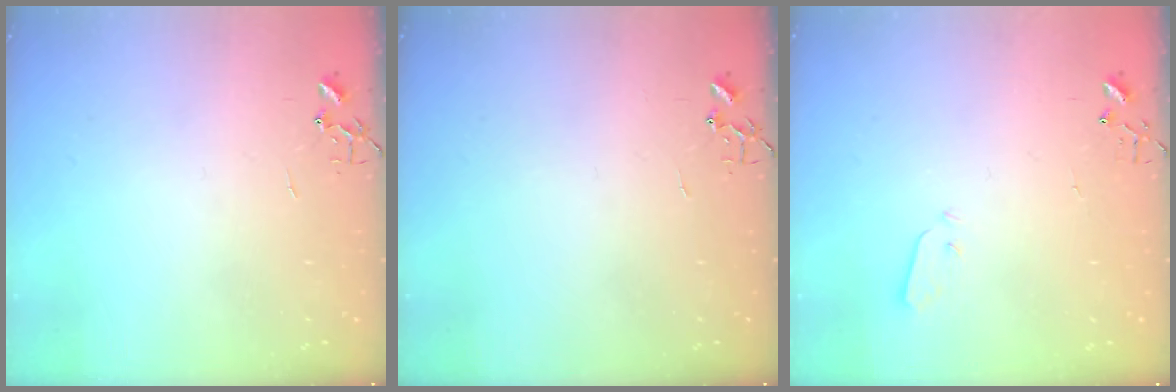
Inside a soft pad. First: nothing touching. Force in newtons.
{"total": 0.0}
{"total": 3.0, "press": 3.0, "slide": 0.3}